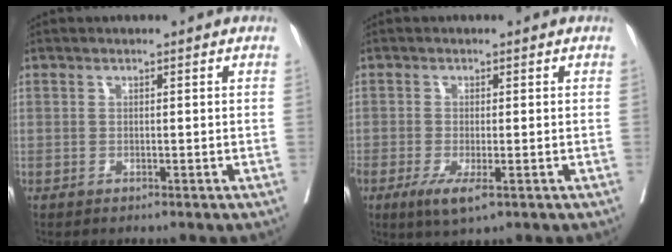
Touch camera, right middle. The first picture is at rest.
{"total": 4.4, "force": [-2.1, 1.0, 3.7], "torque": [-0.062, -0.011, -0.032]}